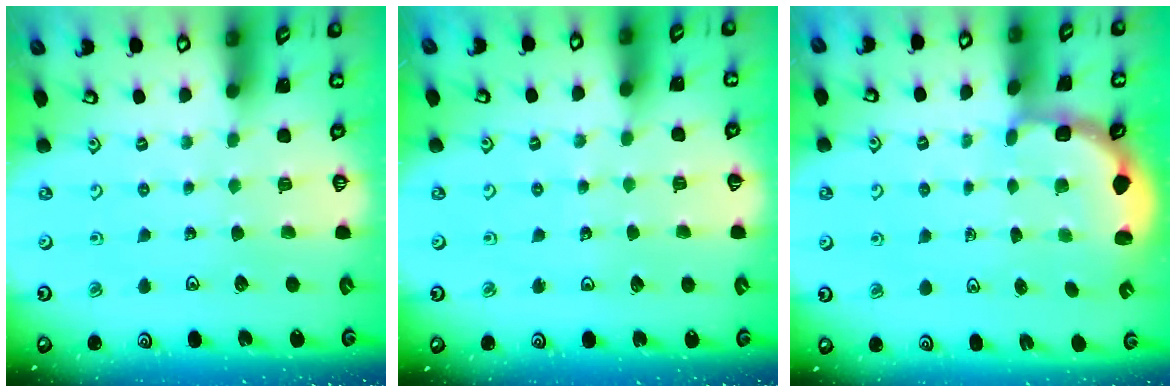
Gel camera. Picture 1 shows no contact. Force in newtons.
{"total": 3.6, "press": 3.6, "slide": 0.5}
{"total": 3.0, "press": 2.6, "slide": 1.5}